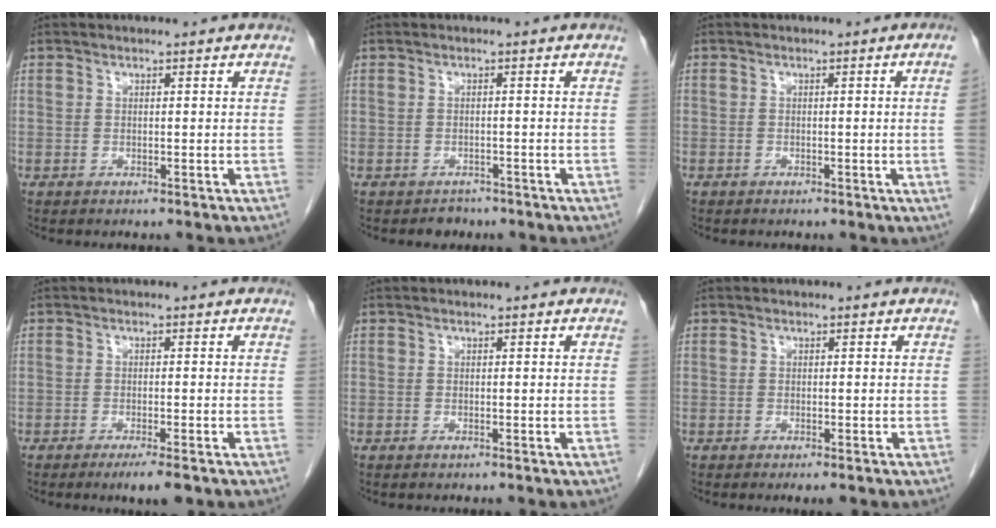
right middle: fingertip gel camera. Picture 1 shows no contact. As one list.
[{"total": 1.5, "force": [-1.2, 0.9, 0.0], "torque": [-0.008, 0.001, -0.018]}, {"total": 2.3, "force": [-0.4, -1.0, 2.0], "torque": [-0.027, -0.001, -0.007]}, {"total": 3.5, "force": [-2.4, 0.3, 2.6], "torque": [-0.034, -0.009, -0.033]}, {"total": 0.0}, {"total": 1.1, "force": [-0.8, 0.0, 0.8], "torque": [-0.014, -0.006, -0.011]}]